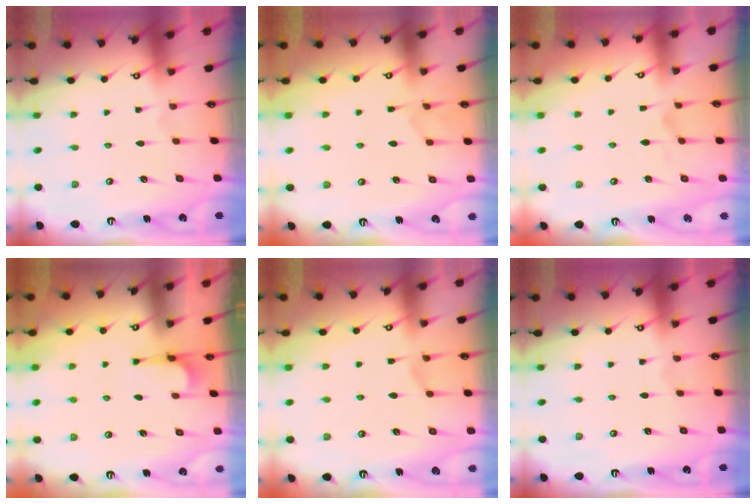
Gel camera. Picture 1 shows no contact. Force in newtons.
{"total": 1.6, "press": 1.2, "slide": 1.2}
{"total": 1.3, "press": 0.6, "slide": 1.2}
{"total": 2.9, "press": 2.7, "slide": 1.1}
{"total": 1.8, "press": 1.3, "slide": 1.3}
{"total": 0.0}